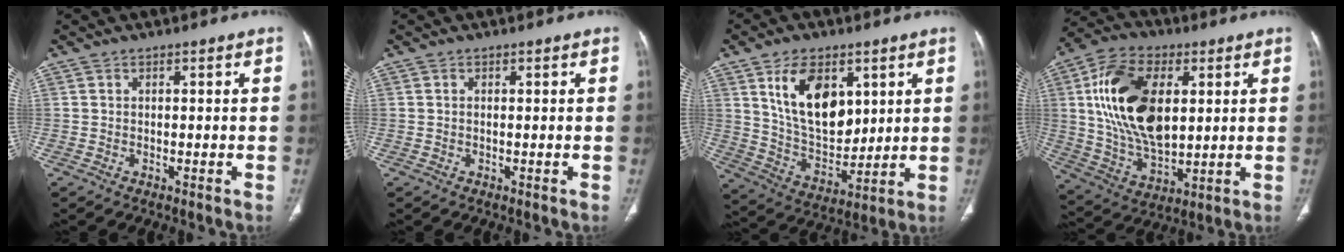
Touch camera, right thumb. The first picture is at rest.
{"total": 0.0}
{"total": 15.9, "force": [6.2, 9.5, 11.1], "torque": [-0.155, -0.038, 0.130]}
{"total": 20.6, "force": [4.2, 11.9, 16.3], "torque": [-0.288, -0.009, 0.081]}